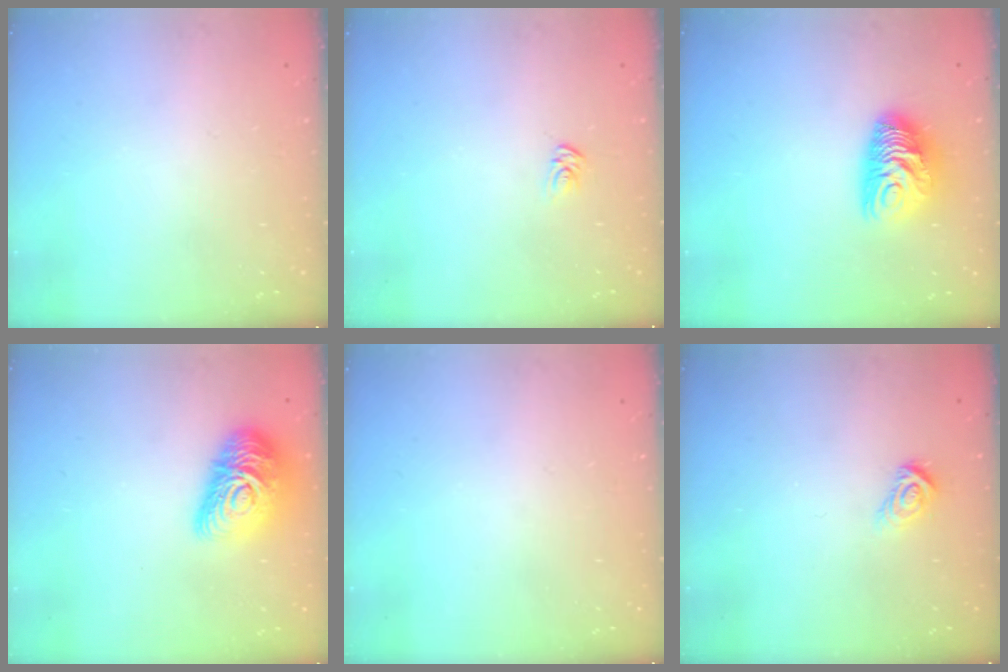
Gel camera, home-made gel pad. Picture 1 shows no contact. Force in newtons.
{"total": 2.5, "press": 2.5, "slide": 0.1}
{"total": 9.9, "press": 9.9, "slide": 0.2}
{"total": 16.1, "press": 16.0, "slide": 1.0}
{"total": 0.0}
{"total": 5.5, "press": 5.5, "slide": 0.4}